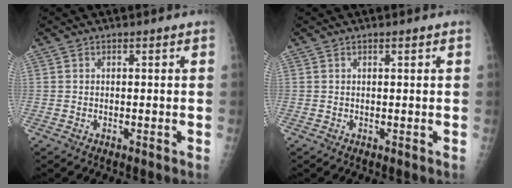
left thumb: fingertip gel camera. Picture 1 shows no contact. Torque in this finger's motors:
{"motor_torque": [-0.09, 0.06, -0.17, -0.10, 0.02]}